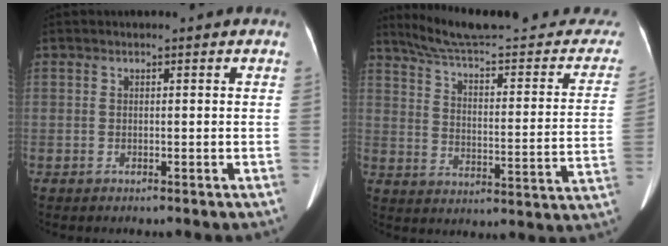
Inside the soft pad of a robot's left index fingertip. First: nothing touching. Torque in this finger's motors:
{"motor_torque": [0.53, -1.18, 0.00, -0.01]}